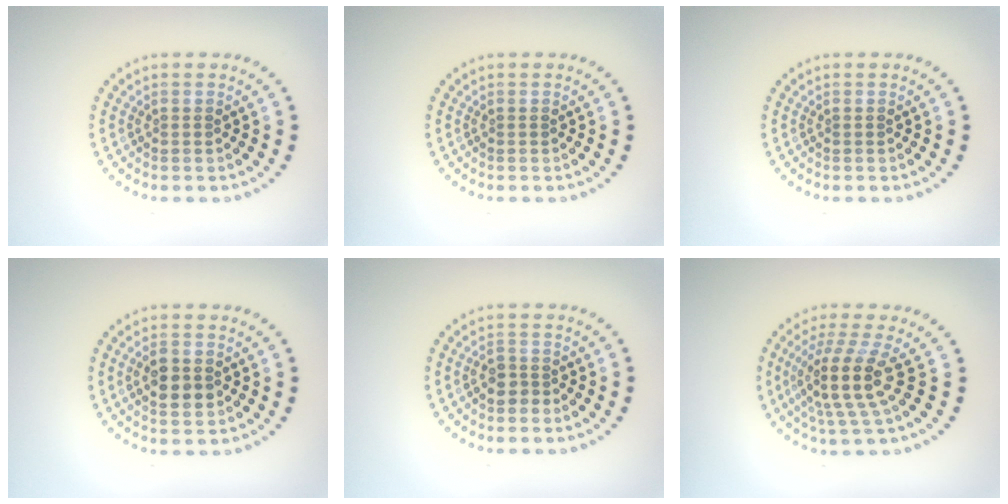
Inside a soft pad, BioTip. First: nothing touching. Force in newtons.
{"total": 0.0}
{"total": 0.0}
{"total": 3.1, "press": 3.1, "slide": 0.2}
{"total": 1.7, "press": 1.6, "slide": 0.7}
{"total": 4.6, "press": 3.5, "slide": 2.9}